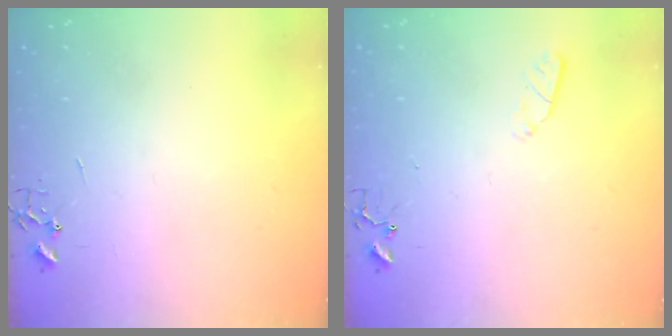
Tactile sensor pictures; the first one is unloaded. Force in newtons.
{"total": 3.2, "press": 3.1, "slide": 0.5}